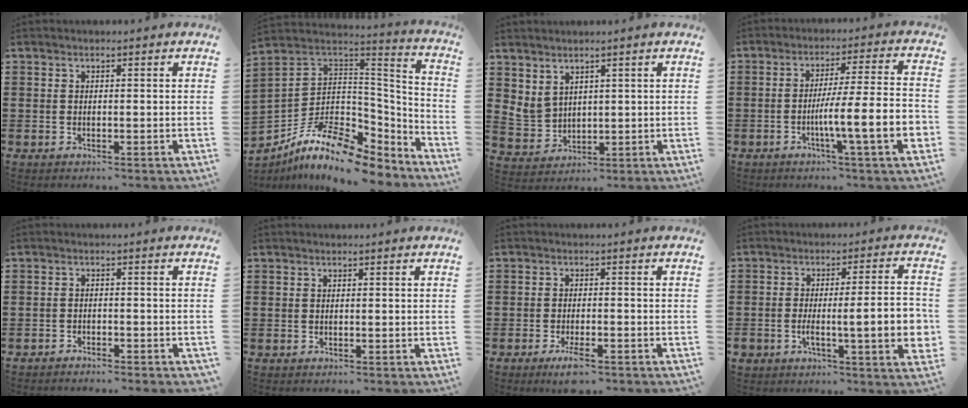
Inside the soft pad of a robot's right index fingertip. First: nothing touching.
{"total": 11.9, "force": [-7.8, 5.2, 7.3], "torque": [-0.149, 0.013, -0.140]}
{"total": 3.4, "force": [2.4, 2.2, 0.9], "torque": [-0.038, 0.001, 0.045]}
{"total": 9.7, "force": [-3.5, 0.1, 9.0], "torque": [-0.144, -0.011, -0.067]}
{"total": 1.7, "force": [-1.7, 0.2, 0.0], "torque": [-0.005, 0.005, -0.035]}
{"total": 0.0}
{"total": 3.5, "force": [-2.4, 0.5, 2.5], "torque": [-0.055, -0.006, -0.045]}
{"total": 8.8, "force": [-2.0, 1.9, 8.4], "torque": [-0.131, -0.008, -0.038]}